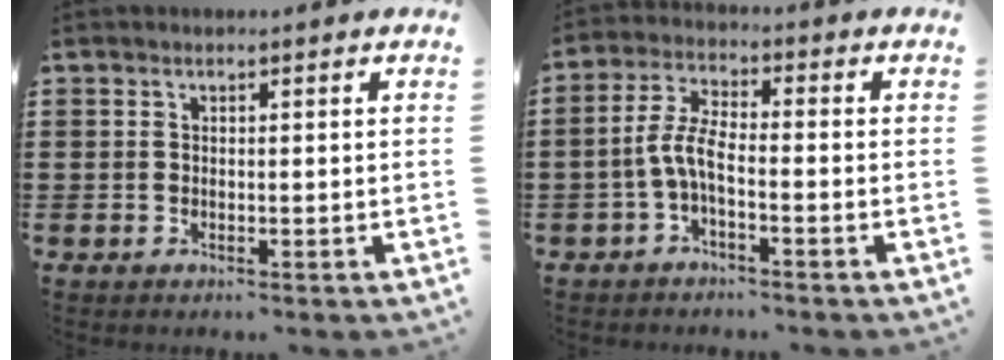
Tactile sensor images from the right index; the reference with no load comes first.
{"total": 5.3, "force": [-2.0, 1.5, 4.7], "torque": [-0.111, -0.004, -0.045]}